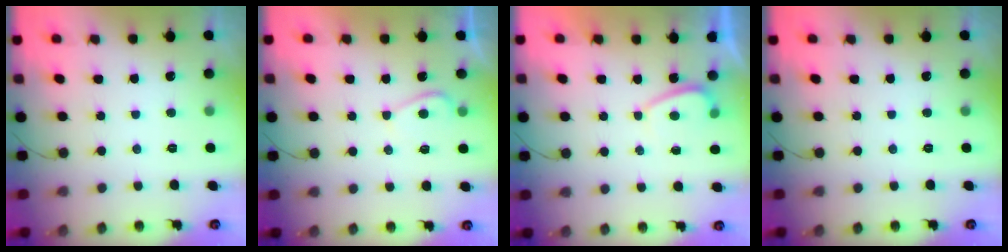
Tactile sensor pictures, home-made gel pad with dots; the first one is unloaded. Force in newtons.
{"total": 4.0, "press": 3.9, "slide": 0.6}
{"total": 1.8, "press": 1.7, "slide": 0.6}
{"total": 0.0}